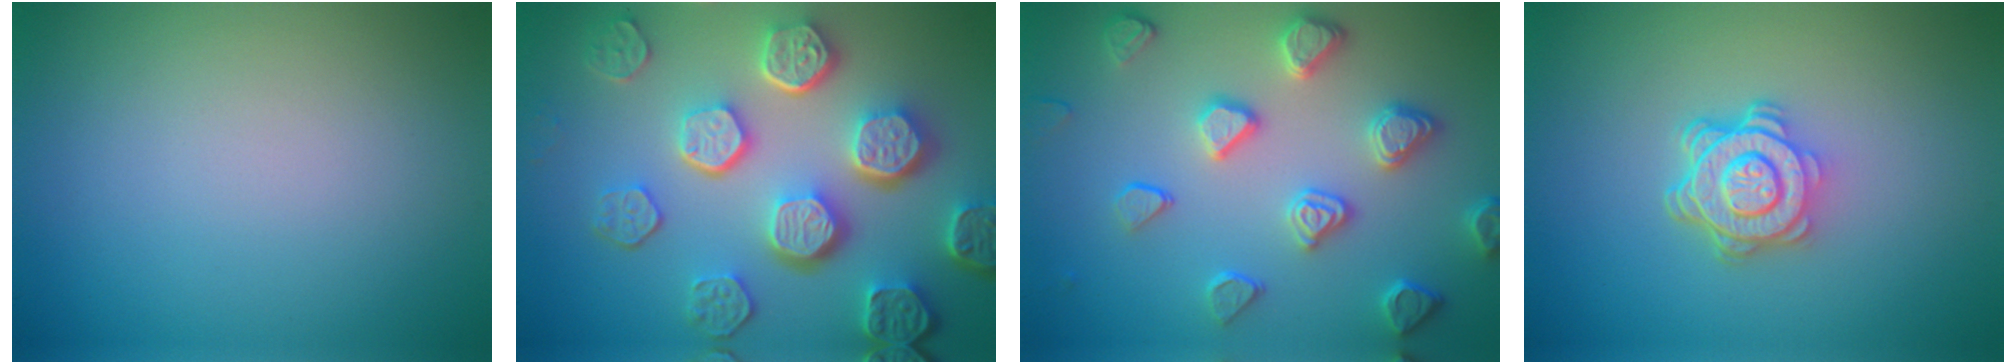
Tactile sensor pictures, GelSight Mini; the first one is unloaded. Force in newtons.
{"total": 8.4, "press": 6.1, "slide": 5.8}
{"total": 4.6, "press": 4.1, "slide": 2.1}
{"total": 4.7, "press": 3.5, "slide": 3.1}